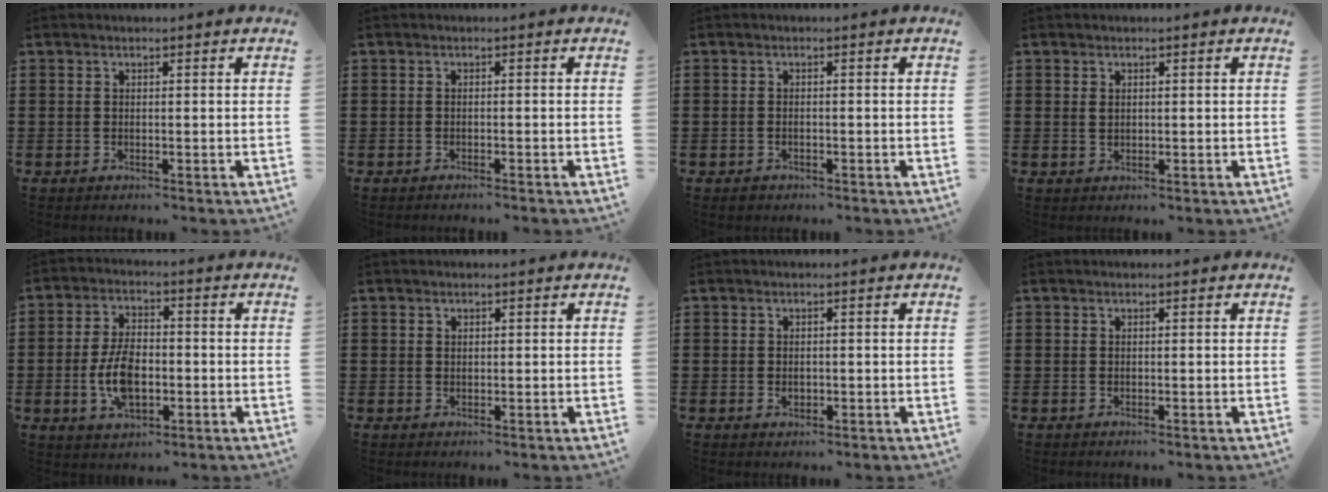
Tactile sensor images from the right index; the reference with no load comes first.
{"total": 0.6, "force": [-0.6, 0.0, 0.1], "torque": [-0.004, -0.001, -0.012]}
{"total": 0.7, "force": [-0.5, 0.3, 0.3], "torque": [-0.008, -0.001, -0.011]}
{"total": 1.2, "force": [0.4, 0.8, 0.7], "torque": [-0.017, 0.005, 0.007]}
{"total": 7.8, "force": [-1.6, 4.1, 6.4], "torque": [-0.138, -0.002, -0.036]}
{"total": 0.7, "force": [0.4, 0.5, 0.2], "torque": [-0.005, 0.003, 0.008]}
{"total": 1.1, "force": [0.0, 0.8, 0.7], "torque": [-0.015, 0.005, -0.001]}
{"total": 0.0}